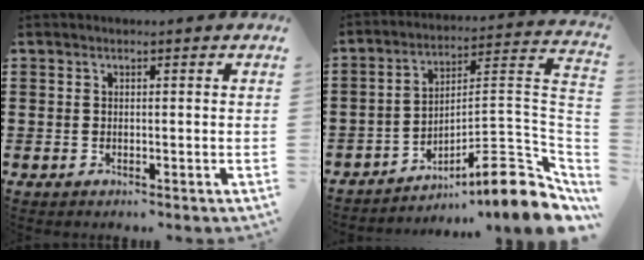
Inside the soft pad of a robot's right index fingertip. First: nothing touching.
{"total": 9.6, "force": [-6.6, 1.5, 6.8], "torque": [-0.091, -0.004, -0.128]}